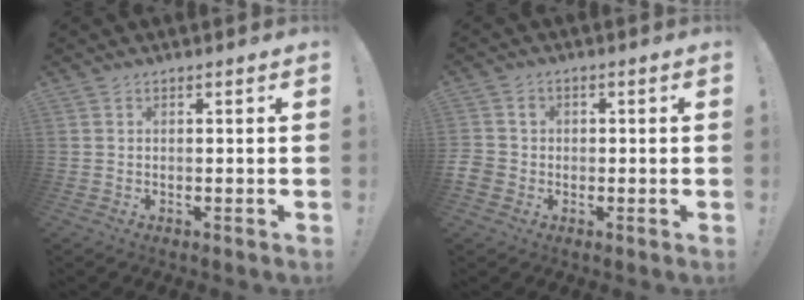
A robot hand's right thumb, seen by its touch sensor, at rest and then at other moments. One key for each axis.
{"total": 4.6, "fx": -0.6, "fy": 4.2, "fz": 1.7, "tx": -0.047, "ty": 0.009, "tz": -0.010}